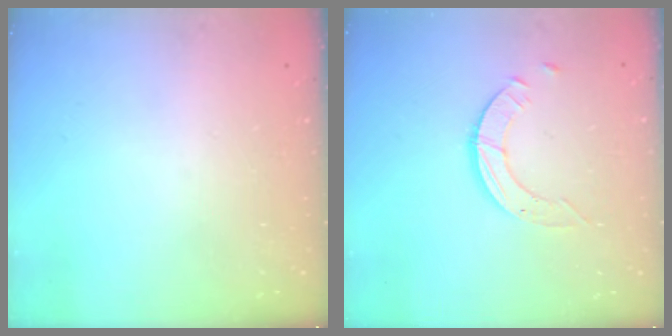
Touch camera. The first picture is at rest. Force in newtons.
{"total": 3.6, "press": 3.5, "slide": 0.4}